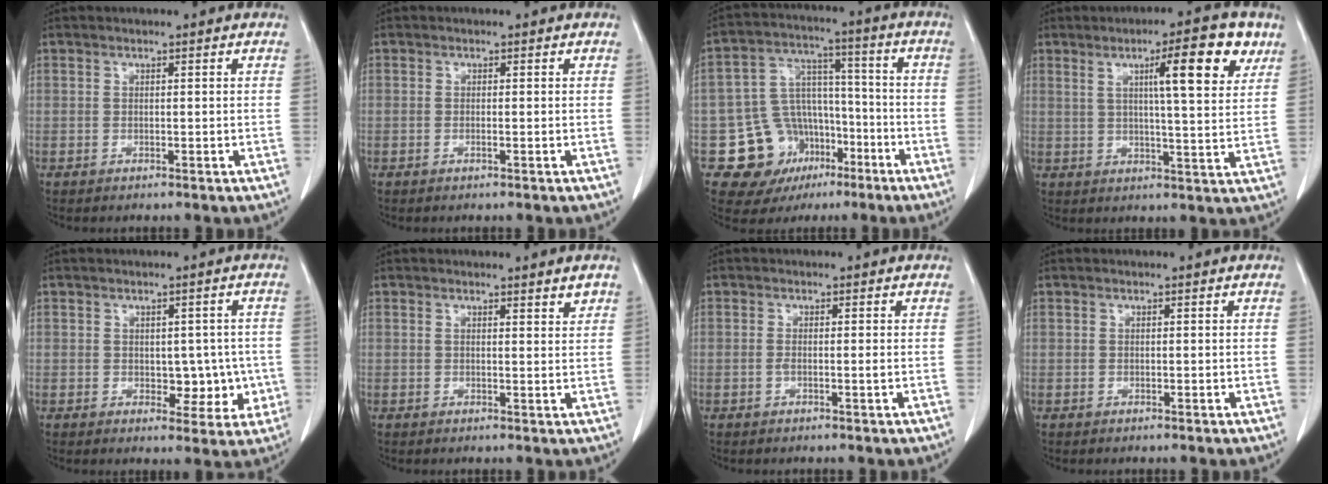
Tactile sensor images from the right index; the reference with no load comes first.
{"total": 0.0}
{"total": 13.5, "force": [-5.9, 11.2, 4.5], "torque": [-0.073, 0.052, -0.080]}
{"total": 10.9, "force": [5.1, 0.9, 9.6], "torque": [-0.138, 0.003, 0.066]}
{"total": 6.7, "force": [-0.5, 4.1, 5.2], "torque": [-0.041, 0.010, 0.007]}
{"total": 2.0, "force": [1.6, 0.2, 1.1], "torque": [-0.019, -0.005, 0.018]}
{"total": 1.0, "force": [-0.2, 0.0, 1.0], "torque": [-0.014, 0.001, -0.001]}
{"total": 0.0}